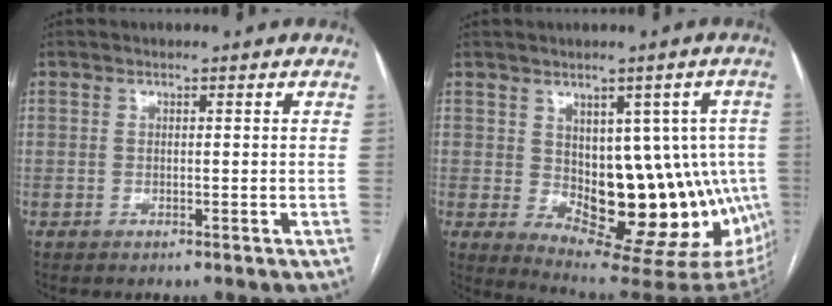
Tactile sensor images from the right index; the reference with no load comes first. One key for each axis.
{"total": 17.4, "fx": -1.6, "fy": 8.7, "fz": 15.0, "tx": -0.142, "ty": 0.012, "tz": 0.003}